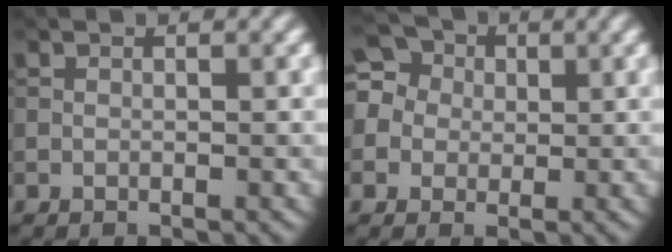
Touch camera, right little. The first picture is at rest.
{"total": 6.6, "force": [1.3, 5.8, 2.8], "torque": [-0.063, 0.042, -0.010]}